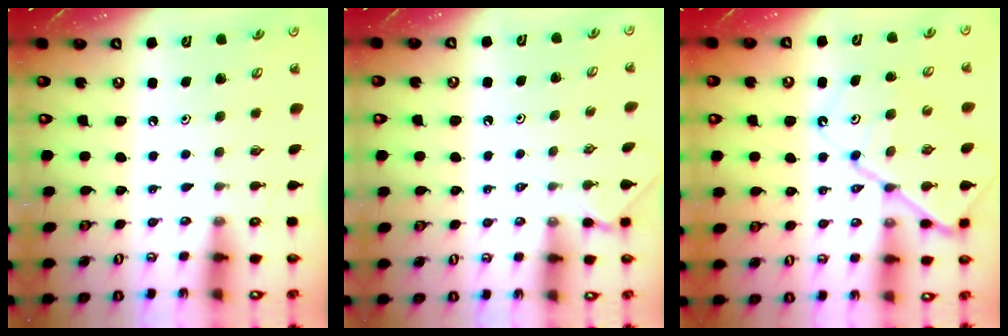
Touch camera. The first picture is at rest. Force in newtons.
{"total": 1.4, "press": 1.4, "slide": 0.2}
{"total": 13.1, "press": 13.1, "slide": 1.3}